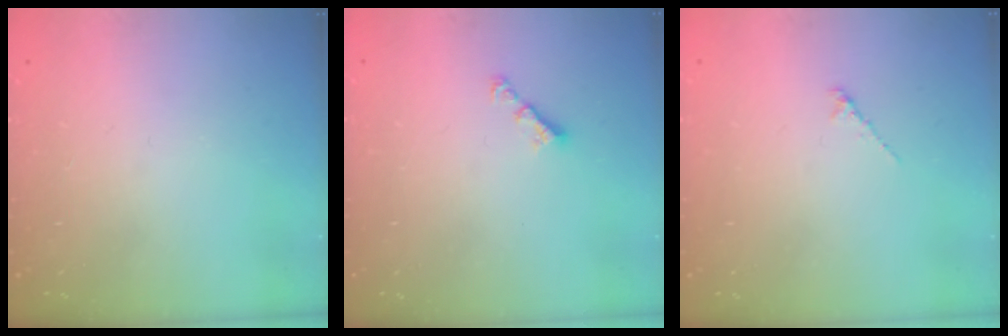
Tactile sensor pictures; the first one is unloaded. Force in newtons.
{"total": 3.1, "press": 3.1, "slide": 0.6}
{"total": 1.2, "press": 1.1, "slide": 0.4}